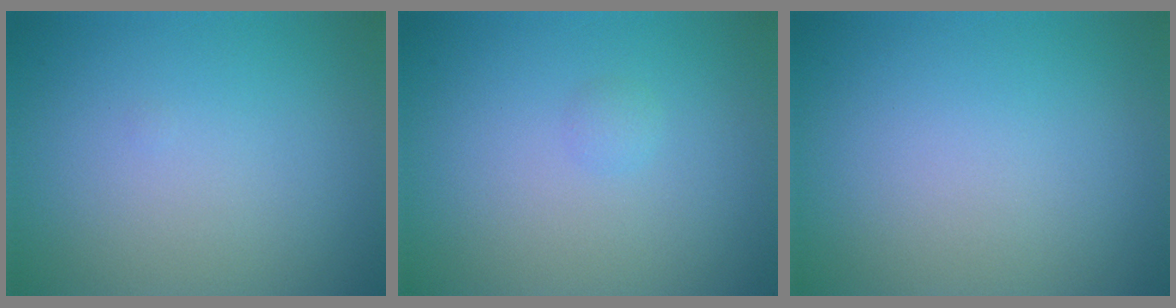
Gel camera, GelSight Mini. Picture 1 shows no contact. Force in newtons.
{"total": 0.6, "press": 0.6, "slide": 0.1}
{"total": 0.0}